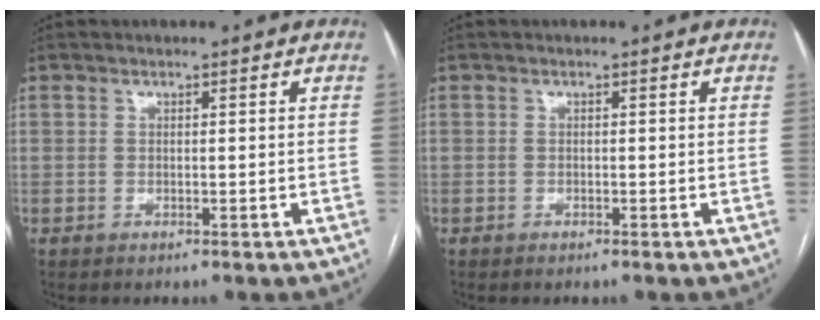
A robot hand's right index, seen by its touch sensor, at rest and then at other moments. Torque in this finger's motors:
{"motor_torque": [0.05, 0.01, 0.02, 0.01]}